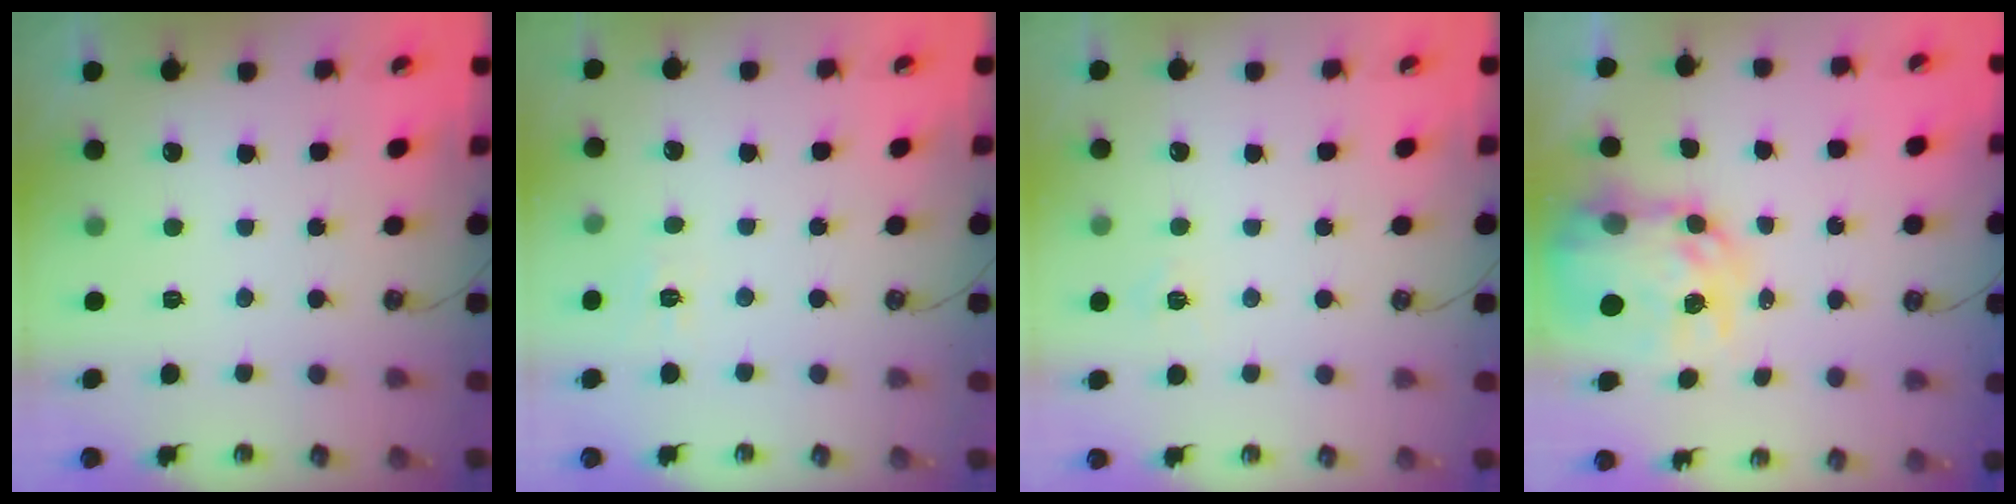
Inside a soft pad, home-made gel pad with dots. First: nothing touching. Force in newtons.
{"total": 3.4, "press": 3.3, "slide": 0.6}
{"total": 5.1, "press": 5.1, "slide": 0.4}
{"total": 11.7, "press": 11.7, "slide": 1.0}